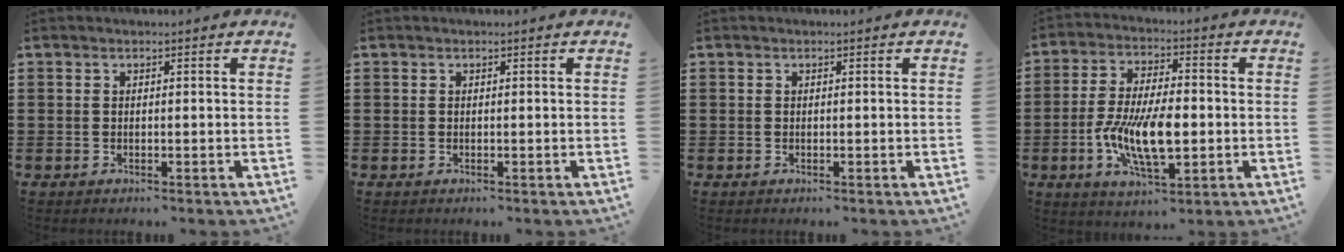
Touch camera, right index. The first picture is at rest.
{"total": 0.0}
{"total": 0.0}
{"total": 11.0, "force": [-2.2, 4.9, 9.6], "torque": [-0.209, -0.009, -0.041]}